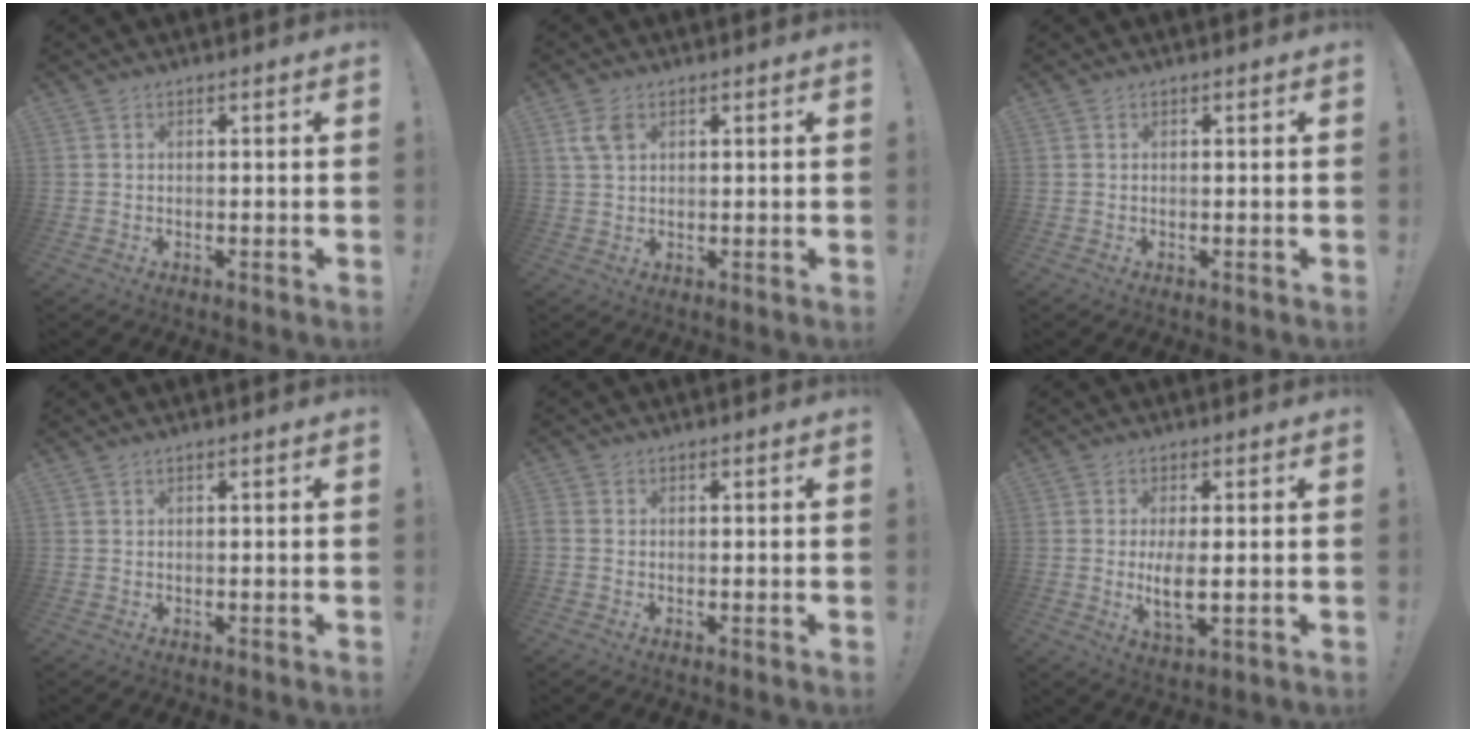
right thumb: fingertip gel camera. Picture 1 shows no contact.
{"total": 4.7, "force": [1.9, 2.9, 3.1], "torque": [-0.061, 0.003, 0.040]}
{"total": 0.0}
{"total": 0.0}
{"total": 0.7, "force": [-0.2, 0.5, 0.4], "torque": [-0.008, 0.000, -0.003]}
{"total": 6.7, "force": [0.0, 2.3, 6.3], "torque": [-0.108, -0.020, -0.003]}